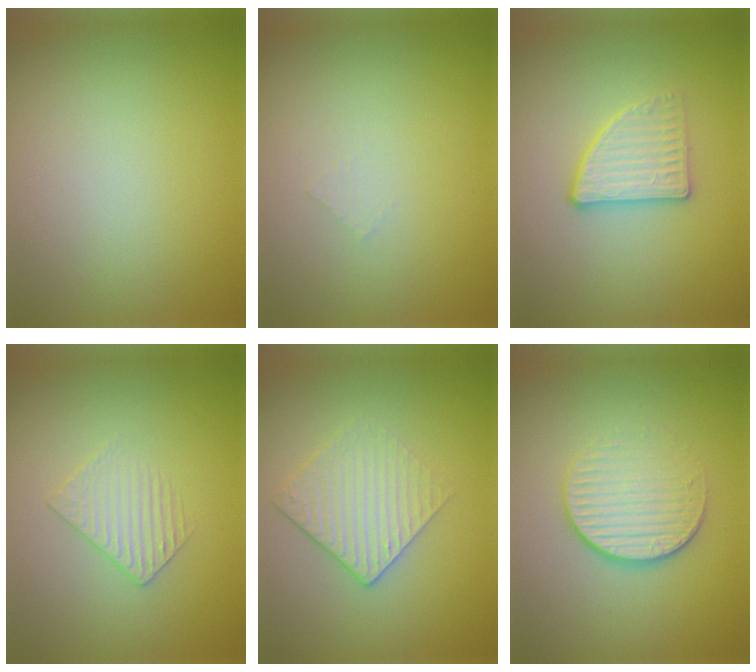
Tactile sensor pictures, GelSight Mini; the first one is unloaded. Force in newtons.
{"total": 0.5, "press": 0.5, "slide": 0.1}
{"total": 2.8, "press": 2.5, "slide": 1.2}
{"total": 1.4, "press": 0.9, "slide": 1.1}
{"total": 3.0, "press": 2.6, "slide": 1.5}
{"total": 4.2, "press": 2.8, "slide": 3.2}